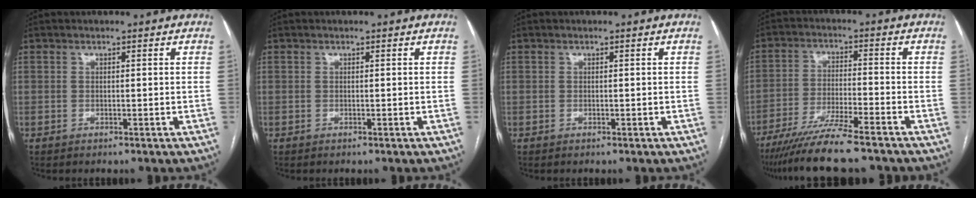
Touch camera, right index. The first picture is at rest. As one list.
[{"total": 0.0}, {"total": 0.0}, {"total": 11.5, "force": [-9.4, 0.2, 6.7], "torque": [-0.110, -0.032, -0.157]}]